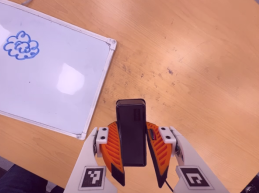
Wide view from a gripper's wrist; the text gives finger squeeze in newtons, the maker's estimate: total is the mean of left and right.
{"total": 9.6, "left": 8.2, "right": 11.0}